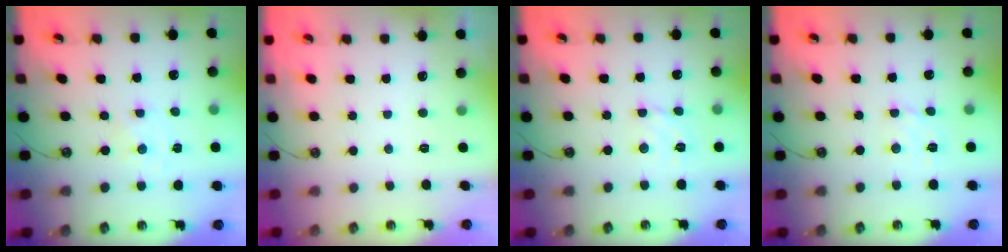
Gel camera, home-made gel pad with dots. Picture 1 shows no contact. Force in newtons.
{"total": 0.0}
{"total": 4.2, "press": 4.2, "slide": 0.4}
{"total": 3.0, "press": 3.0, "slide": 0.3}